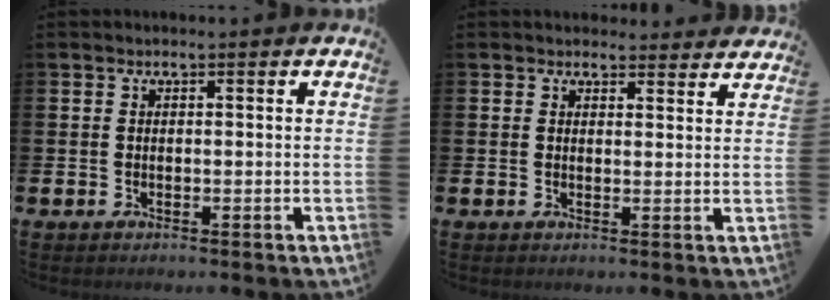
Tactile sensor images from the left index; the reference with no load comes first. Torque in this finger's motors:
{"motor_torque": [0.88, -1.25, 0.02, 0.03]}